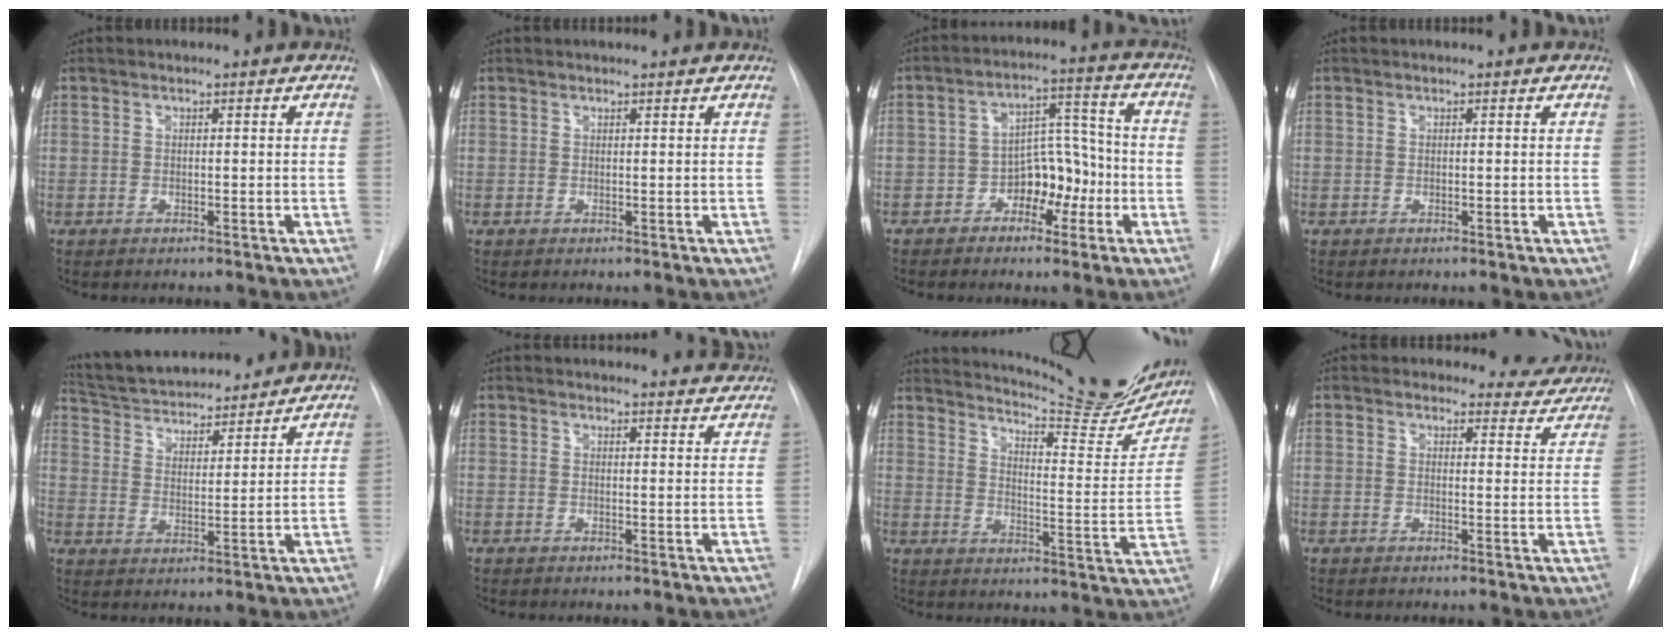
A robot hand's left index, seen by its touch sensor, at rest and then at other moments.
{"total": 1.7, "force": [1.7, 0.1, 0.3], "torque": [-0.005, 0.012, 0.022]}
{"total": 7.6, "force": [-3.2, 4.6, 5.1], "torque": [-0.076, 0.029, -0.052]}
{"total": 0.0}
{"total": 17.5, "force": [16.0, 3.7, 5.9], "torque": [-0.101, 0.017, 0.251]}
{"total": 13.0, "force": [12.6, 2.6, 2.2], "torque": [-0.006, -0.002, 0.131]}
{"total": 21.5, "force": [19.5, 2.8, 8.6], "torque": [-0.124, -0.074, 0.240]}
{"total": 5.8, "force": [5.3, 2.1, -0.7], "torque": [0.032, -0.025, 0.036]}